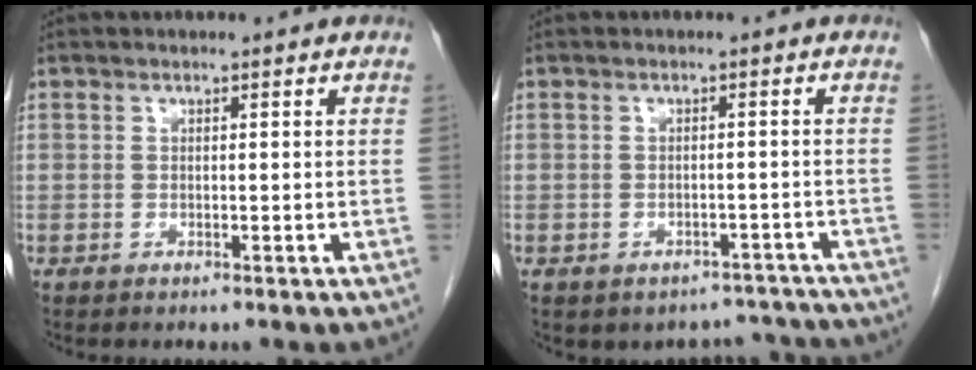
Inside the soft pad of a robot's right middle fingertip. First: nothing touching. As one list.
[{"total": 6.7, "force": [-5.7, 3.3, 0.0], "torque": [0.014, 0.024, -0.061]}]